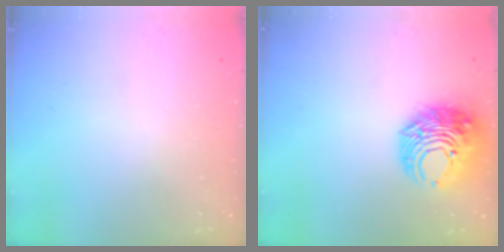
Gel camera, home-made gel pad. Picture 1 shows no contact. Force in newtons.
{"total": 11.6, "press": 11.5, "slide": 1.4}